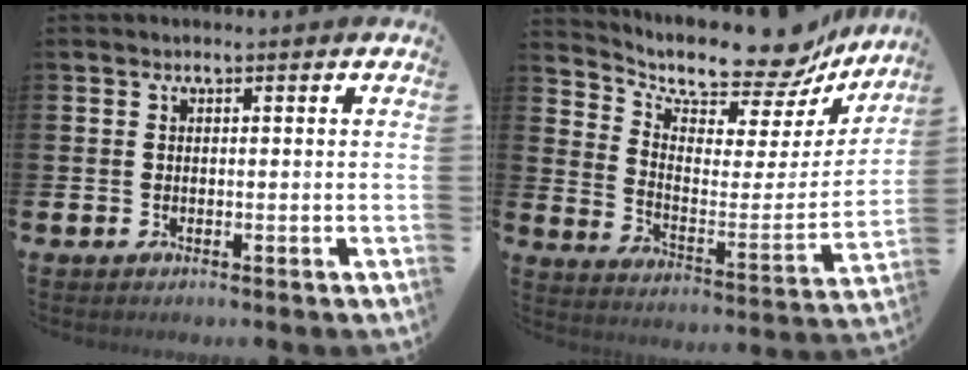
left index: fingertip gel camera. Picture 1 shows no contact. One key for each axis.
{"total": 11.9, "fx": 10.6, "fy": 3.8, "fz": 4.1, "tx": -0.095, "ty": -0.086, "tz": 0.177}